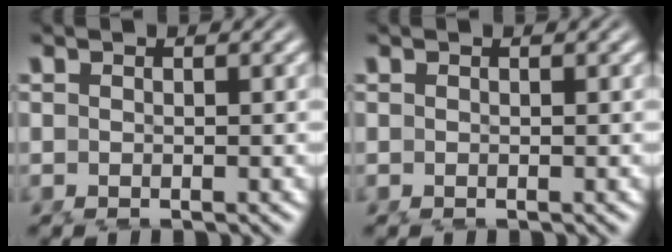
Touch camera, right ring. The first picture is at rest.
{"total": 0.0}